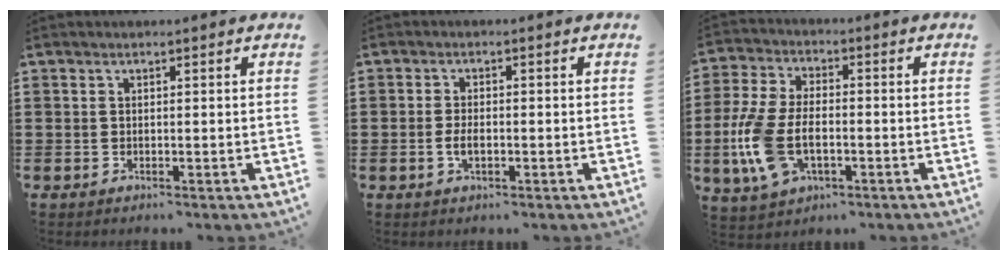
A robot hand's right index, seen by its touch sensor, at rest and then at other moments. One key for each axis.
{"total": 2.4, "fx": -0.6, "fy": 1.1, "fz": 2.1, "tx": -0.048, "ty": -0.002, "tz": -0.012}
{"total": 10.3, "fx": -2.6, "fy": 5.6, "fz": 8.3, "tx": -0.209, "ty": -0.011, "tz": -0.052}